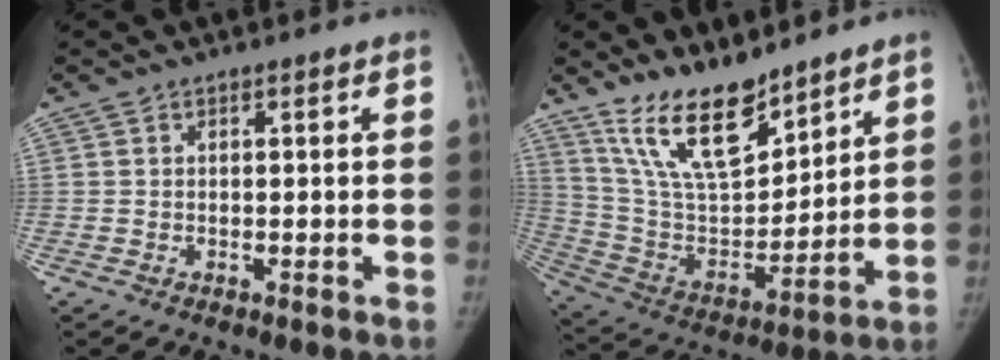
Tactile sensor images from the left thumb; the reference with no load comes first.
{"total": 17.5, "force": [13.0, 6.7, 9.7], "torque": [-0.134, -0.075, 0.252]}